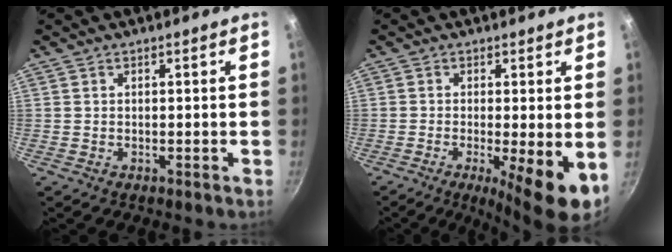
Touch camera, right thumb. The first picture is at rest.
{"total": 8.6, "force": [-1.9, 1.6, 8.3], "torque": [-0.126, -0.009, -0.025]}